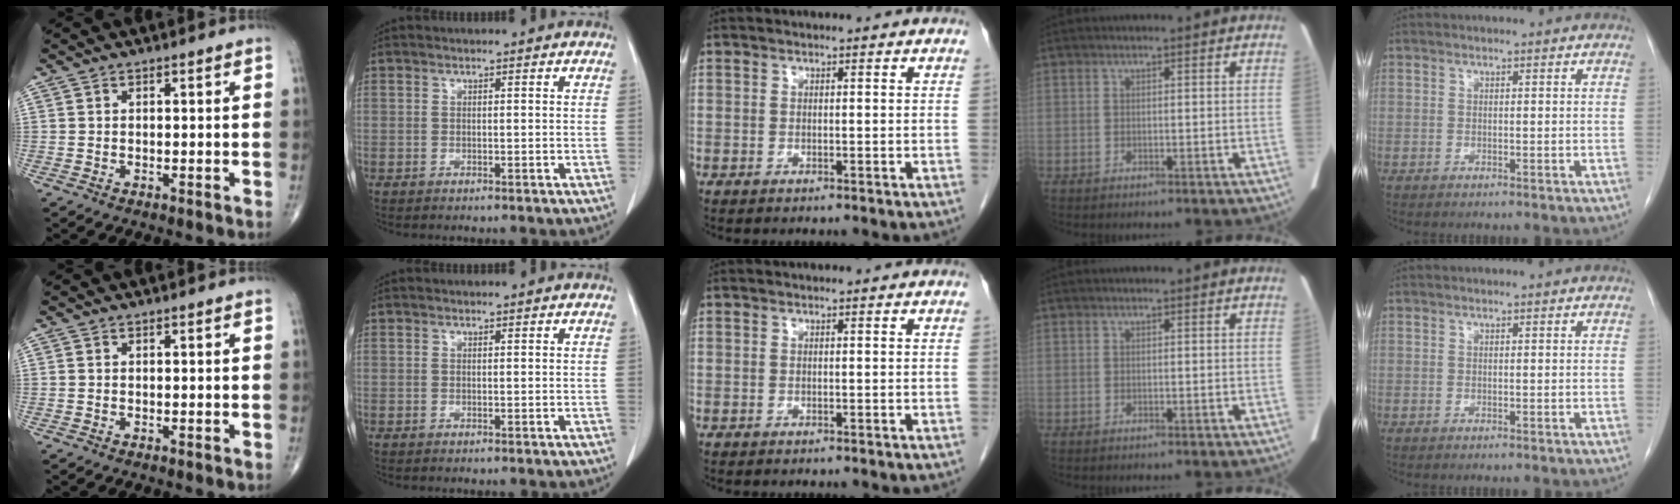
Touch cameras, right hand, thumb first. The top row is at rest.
{}